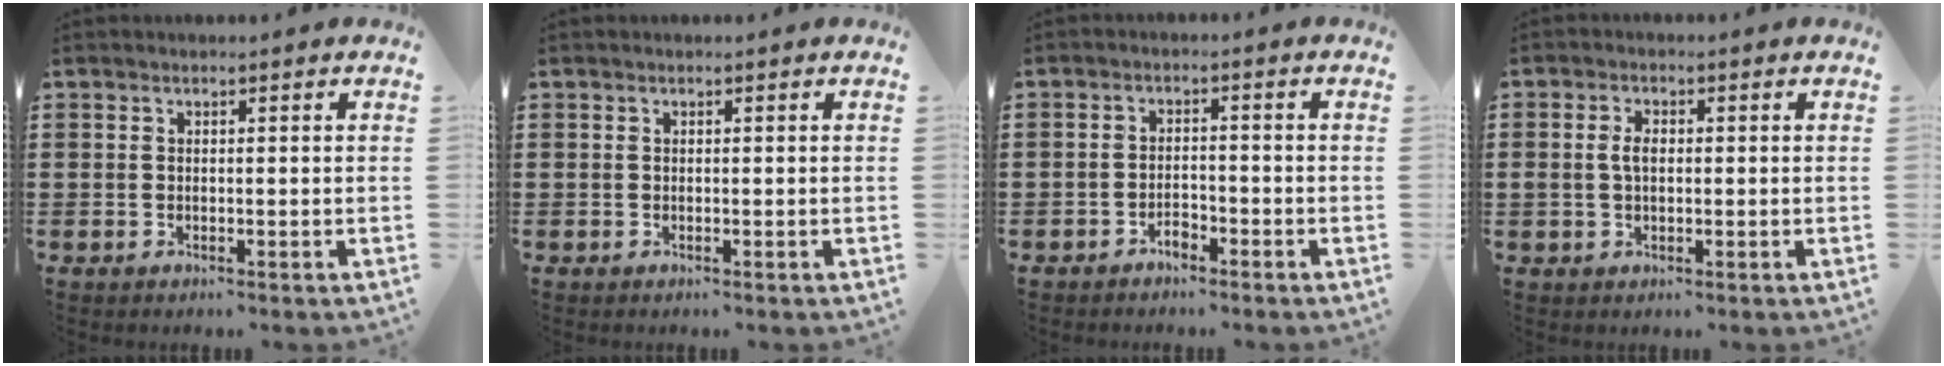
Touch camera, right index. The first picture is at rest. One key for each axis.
{"total": 0.0}
{"total": 2.1, "fx": -1.8, "fy": 0.8, "fz": 0.8, "tx": -0.022, "ty": 0.002, "tz": -0.037}
{"total": 2.7, "fx": 0.2, "fy": 1.5, "fz": 2.2, "tx": -0.046, "ty": 0.007, "tz": 0.002}